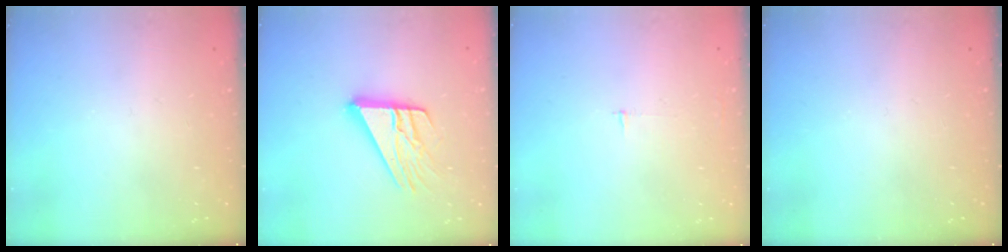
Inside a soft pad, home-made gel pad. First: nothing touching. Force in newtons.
{"total": 15.4, "press": 15.3, "slide": 1.4}
{"total": 2.5, "press": 2.5, "slide": 0.2}
{"total": 0.0}